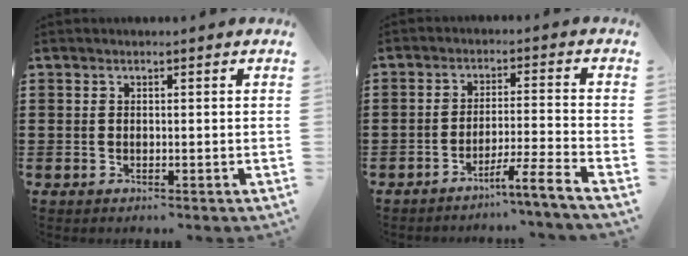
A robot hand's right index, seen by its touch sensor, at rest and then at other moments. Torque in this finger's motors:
{"motor_torque": [0.18, 0.00, 0.07, 0.01]}